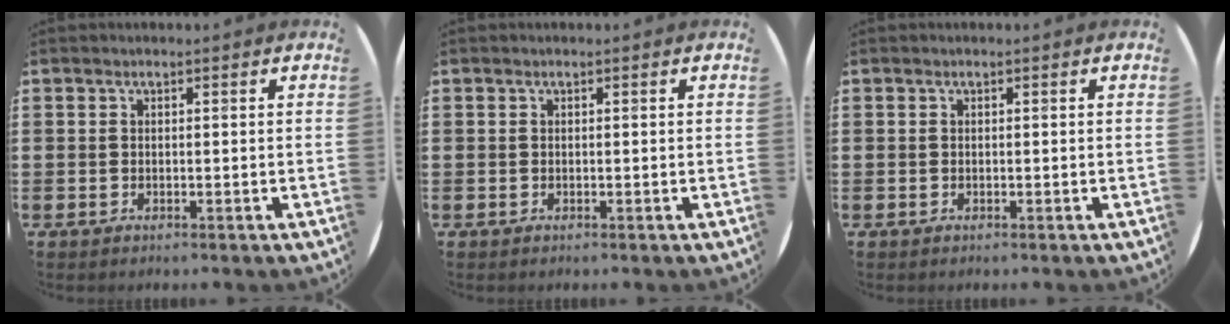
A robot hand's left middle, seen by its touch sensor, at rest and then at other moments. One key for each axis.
{"total": 0.0}
{"total": 0.0}